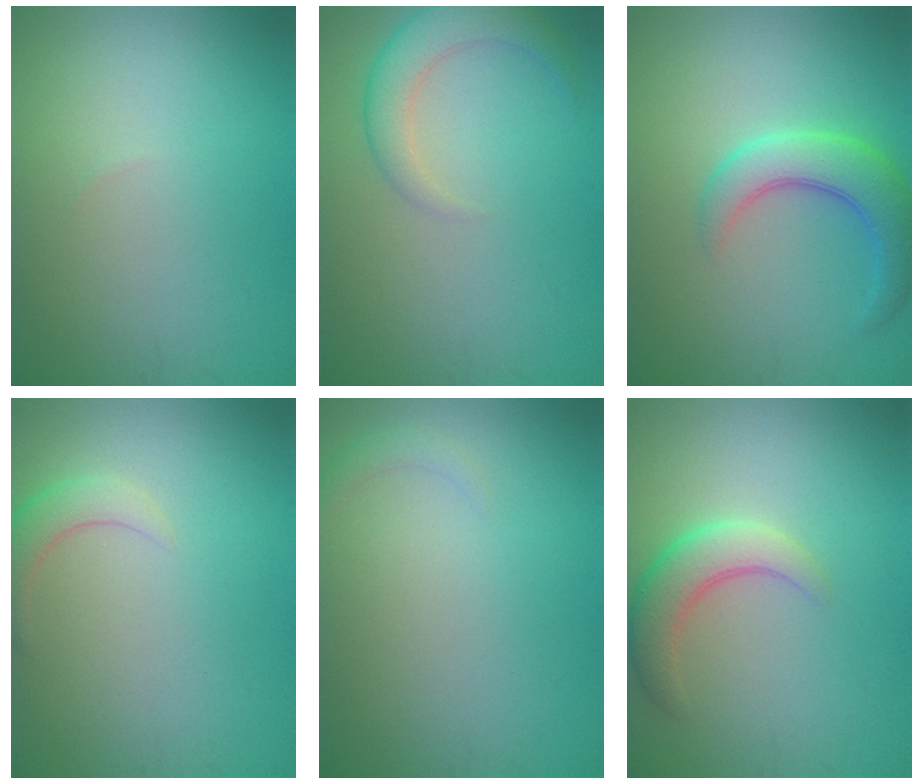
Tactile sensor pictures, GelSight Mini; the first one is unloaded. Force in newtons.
{"total": 3.5, "press": 3.5, "slide": 0.2}
{"total": 4.8, "press": 4.8, "slide": 0.2}
{"total": 2.3, "press": 2.3, "slide": 0.3}
{"total": 0.9, "press": 0.9, "slide": 0.1}
{"total": 3.9, "press": 3.9, "slide": 0.2}